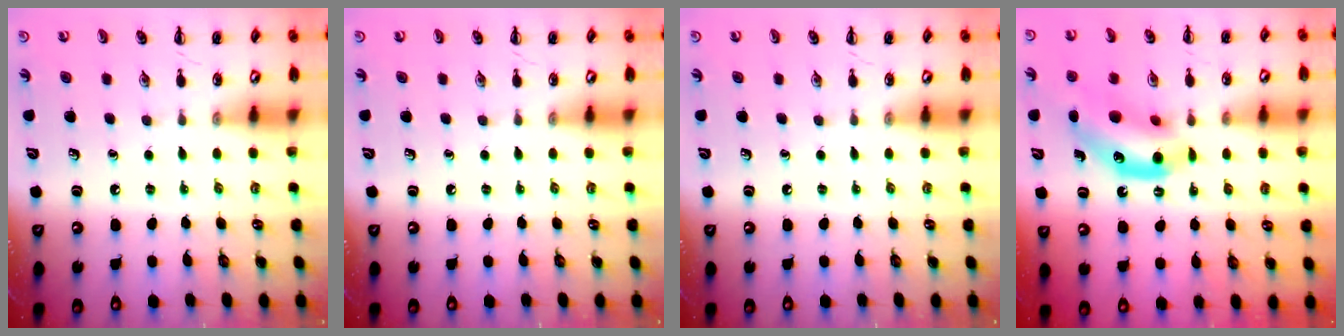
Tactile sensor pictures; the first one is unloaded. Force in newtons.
{"total": 0.0}
{"total": 0.0}
{"total": 11.5, "press": 11.1, "slide": 3.0}